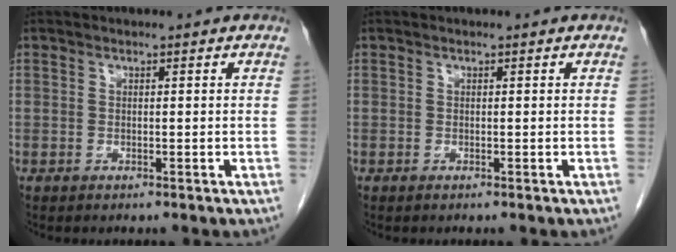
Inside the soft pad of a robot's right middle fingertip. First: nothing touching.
{"total": 0.0}